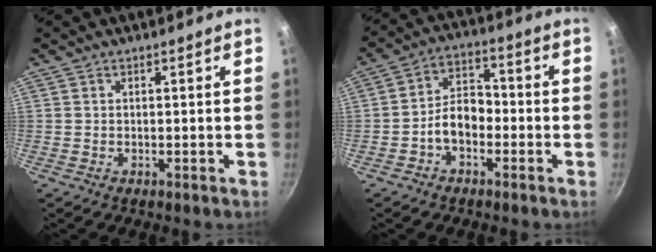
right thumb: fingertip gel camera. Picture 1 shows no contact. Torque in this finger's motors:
{"motor_torque": [0.56, 1.39, 1.01, -0.55, 0.06]}